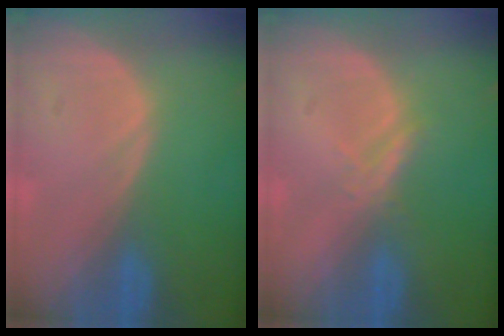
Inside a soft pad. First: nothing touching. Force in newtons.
{"total": 1.7, "press": 1.7, "slide": 0.1}